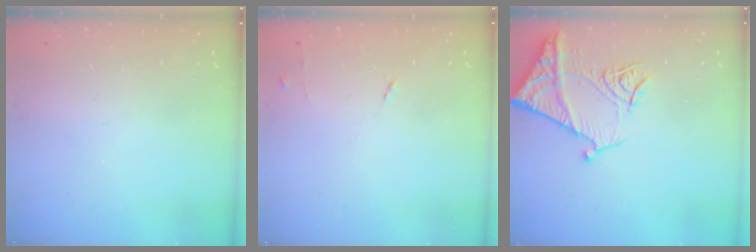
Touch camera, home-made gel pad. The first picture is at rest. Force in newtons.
{"total": 5.3, "press": 5.2, "slide": 0.8}
{"total": 11.9, "press": 11.8, "slide": 1.4}